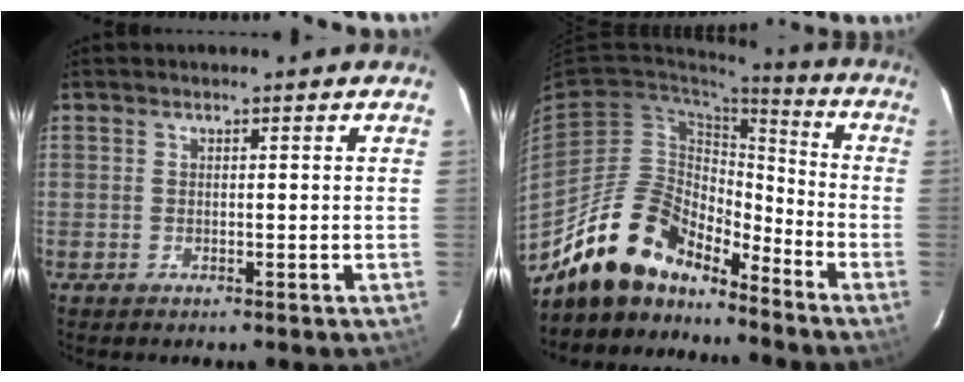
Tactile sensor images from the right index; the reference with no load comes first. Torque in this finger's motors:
{"motor_torque": [1.04, -1.10, 0.63, 0.09]}